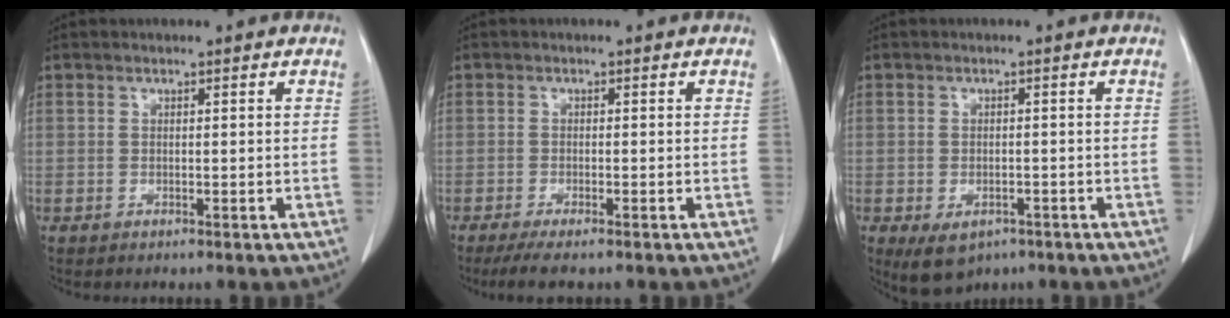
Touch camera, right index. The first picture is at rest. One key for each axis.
{"total": 4.8, "fx": -3.7, "fy": 0.5, "fz": 3.0, "tx": -0.046, "ty": -0.011, "tz": -0.057}
{"total": 5.1, "fx": -2.9, "fy": 3.2, "fz": 2.7, "tx": -0.040, "ty": -0.005, "tz": -0.031}